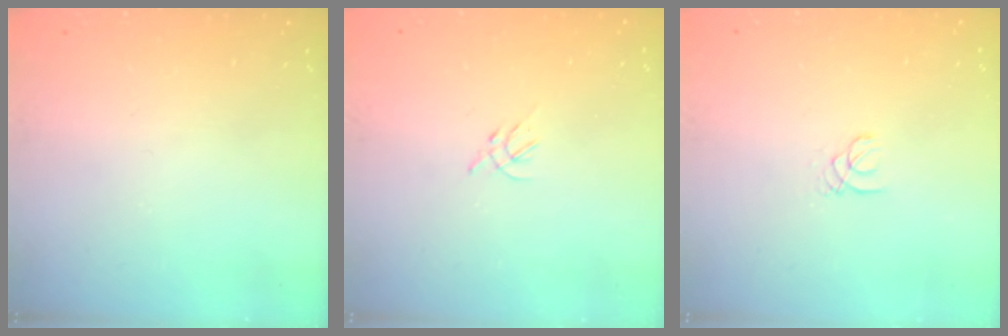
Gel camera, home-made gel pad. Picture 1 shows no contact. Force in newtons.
{"total": 2.3, "press": 2.2, "slide": 0.6}
{"total": 1.0, "press": 1.0, "slide": 0.1}